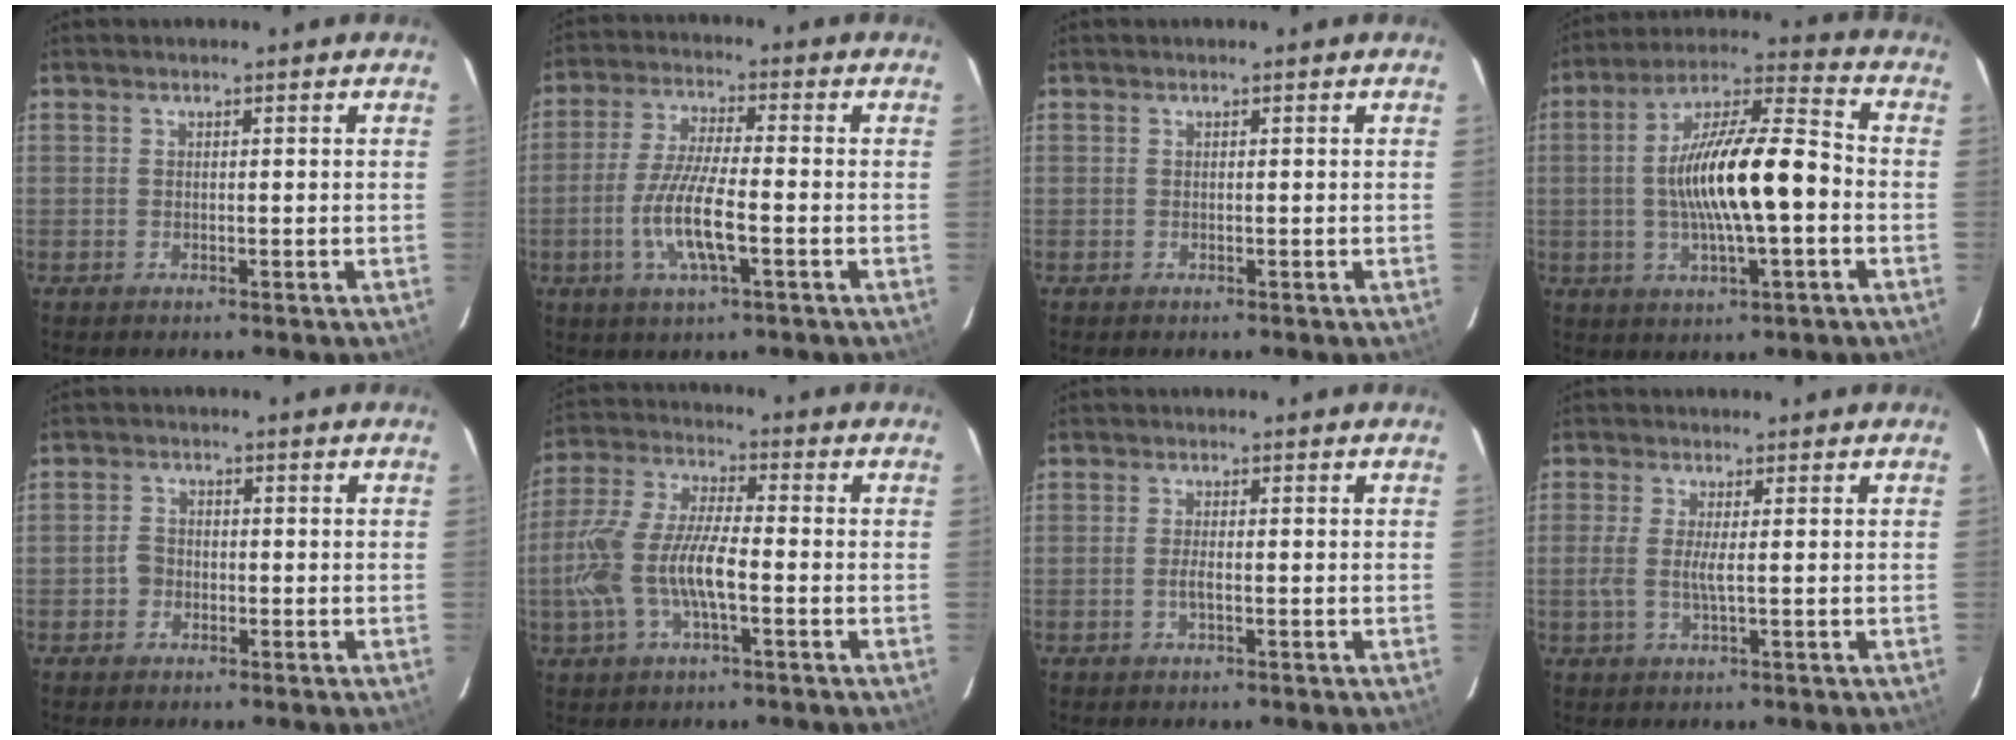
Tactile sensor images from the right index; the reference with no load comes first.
{"total": 10.2, "force": [-3.2, 2.1, 9.5], "torque": [-0.193, -0.007, -0.062]}
{"total": 0.0}
{"total": 16.6, "force": [-2.0, 3.9, 16.0], "torque": [-0.281, 0.016, -0.035]}
{"total": 2.4, "force": [-1.0, 2.1, 0.7], "torque": [-0.017, 0.007, -0.019]}
{"total": 13.4, "force": [-3.4, 4.5, 12.2], "torque": [-0.263, 0.000, -0.066]}
{"total": 1.6, "force": [-0.6, 0.3, 1.5], "torque": [-0.031, -0.001, -0.011]}
{"total": 3.3, "force": [-0.2, 0.2, 3.3], "torque": [-0.071, -0.005, -0.007]}